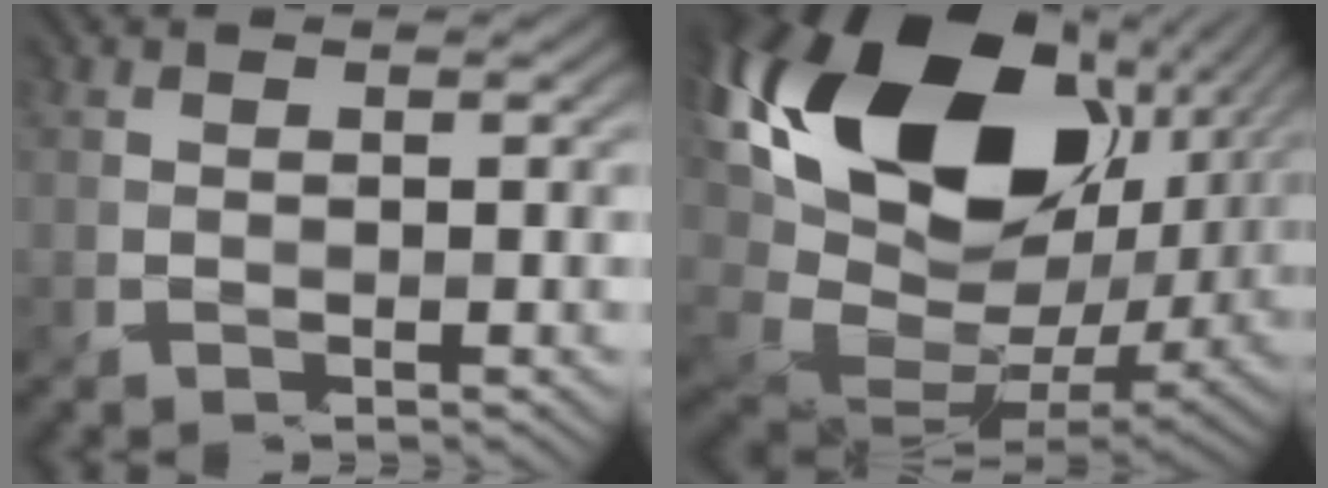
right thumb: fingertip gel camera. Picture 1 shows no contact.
{"total": 21.0, "force": [6.1, 12.9, 15.4], "torque": [-0.361, 0.000, 0.128]}